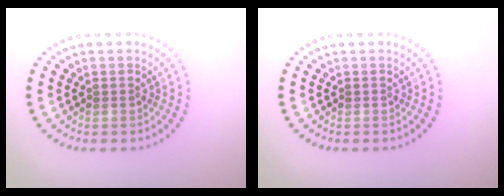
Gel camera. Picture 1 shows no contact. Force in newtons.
{"total": 0.0}